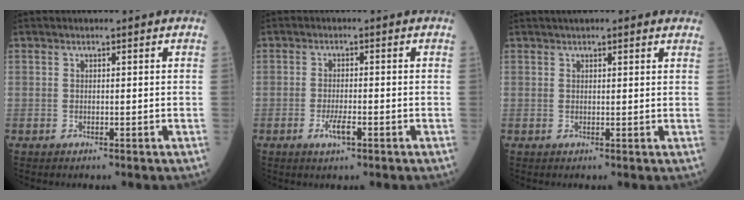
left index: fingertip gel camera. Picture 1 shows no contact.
{"total": 2.9, "force": [-1.4, 0.6, 2.5], "torque": [-0.051, -0.003, -0.024]}
{"total": 5.8, "force": [4.6, 1.1, 3.3], "torque": [-0.045, 0.029, 0.058]}